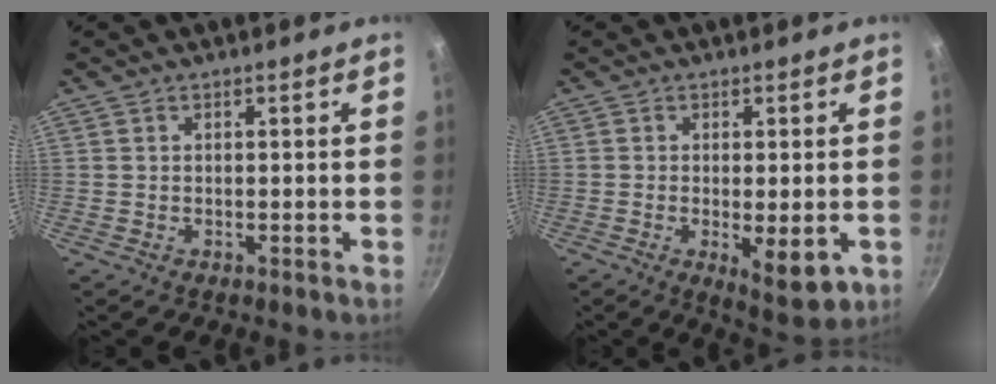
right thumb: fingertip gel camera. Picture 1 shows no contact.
{"total": 7.9, "force": [-1.9, 2.8, 7.1], "torque": [-0.099, -0.011, -0.018]}